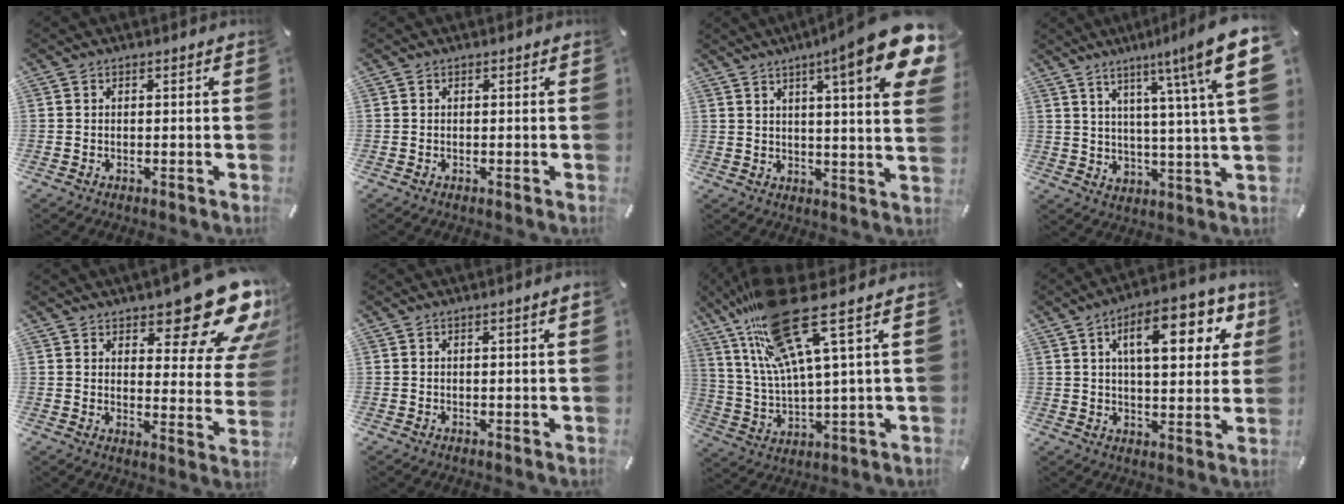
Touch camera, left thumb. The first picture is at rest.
{"total": 0.0}
{"total": 17.0, "force": [8.5, 2.2, 14.5], "torque": [-0.213, -0.048, 0.121]}
{"total": 15.1, "force": [8.2, 1.8, 12.5], "torque": [-0.199, -0.042, 0.119]}
{"total": 18.4, "force": [13.0, 7.0, 11.0], "torque": [-0.124, -0.110, 0.216]}
{"total": 1.6, "force": [0.5, 0.0, 1.5], "torque": [-0.028, -0.001, 0.008]}
{"total": 21.3, "force": [11.5, 5.2, 17.2], "torque": [-0.353, -0.047, 0.189]}
{"total": 16.9, "force": [7.0, 7.1, 13.6], "torque": [-0.197, -0.010, 0.107]}